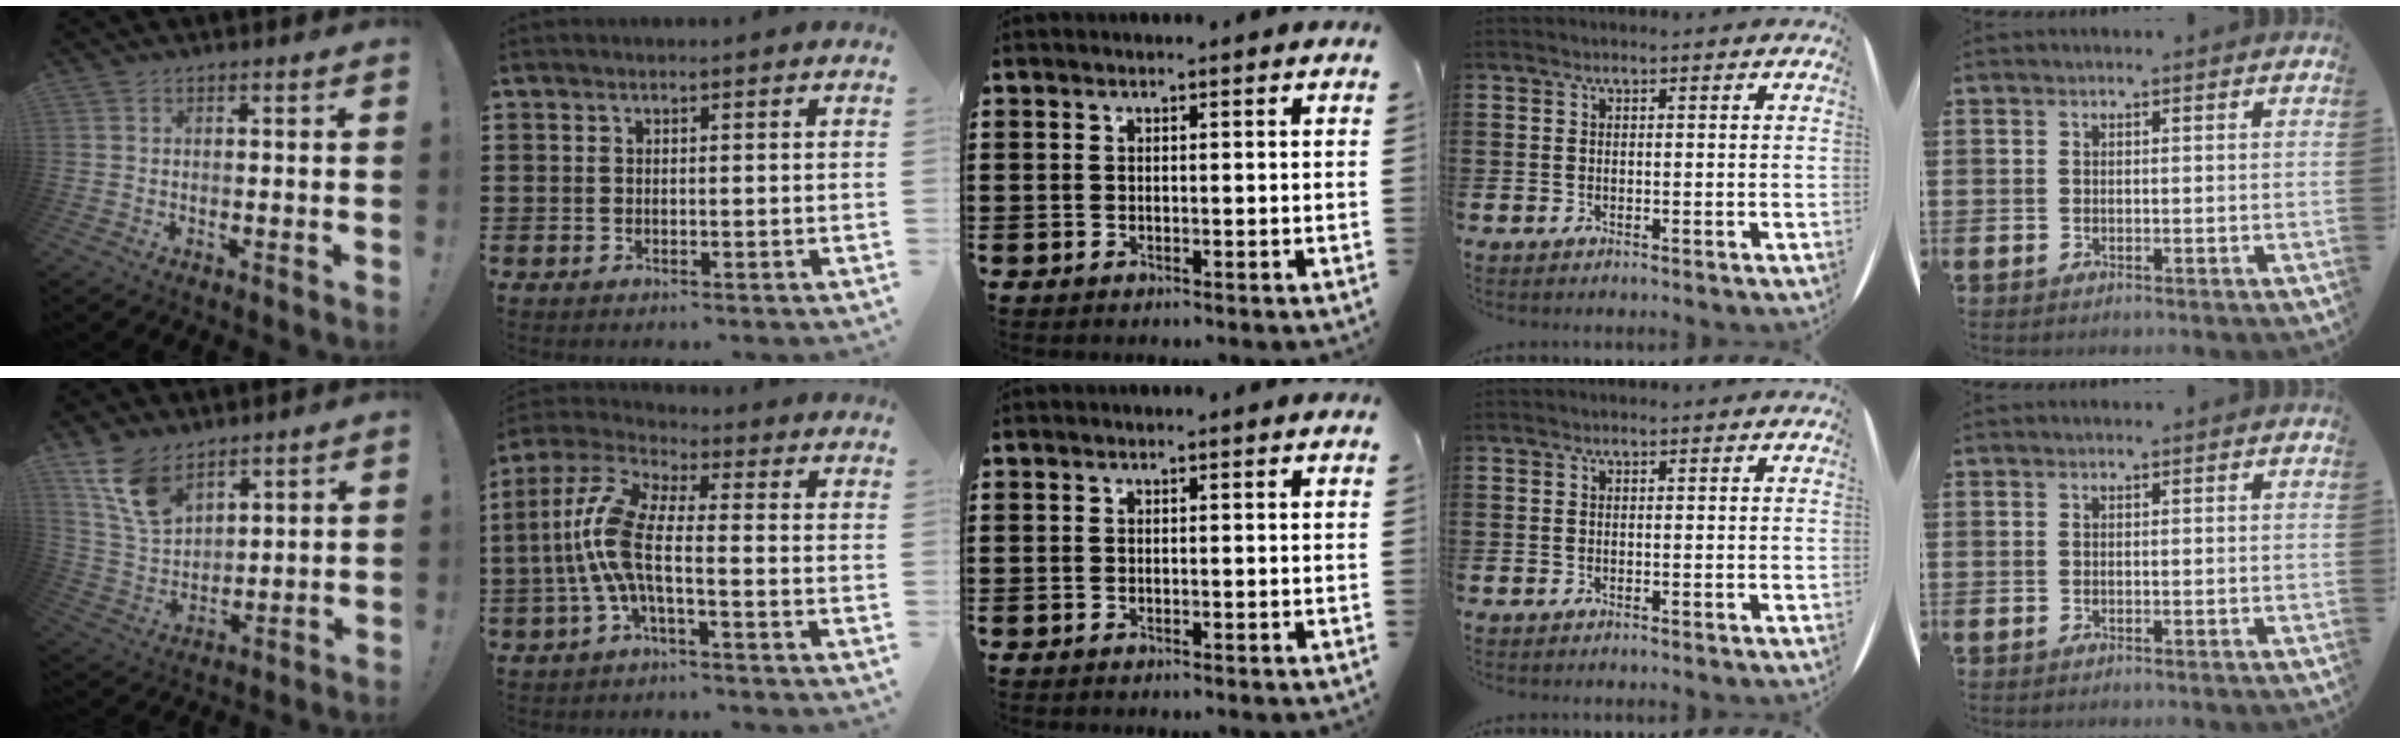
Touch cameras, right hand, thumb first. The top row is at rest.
{"thumb": {"total": 12.7, "force": [8.9, 6.9, 5.9], "torque": [-0.121, -0.047, 0.177]}, "index": {"total": 9.2, "force": [-1.6, 3.1, 8.5], "torque": [-0.208, -0.013, -0.038]}}